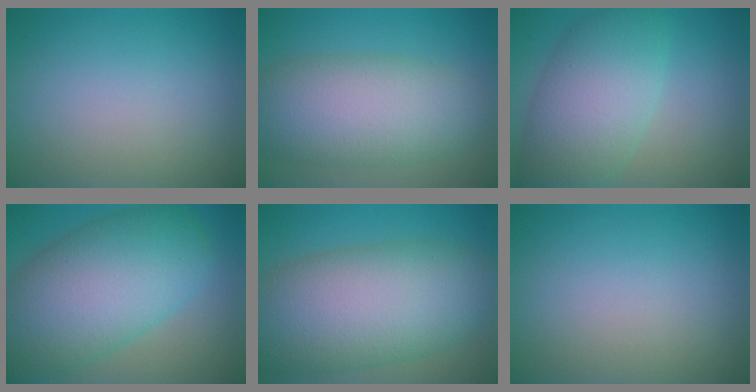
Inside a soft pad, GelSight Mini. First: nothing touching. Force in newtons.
{"total": 8.6, "press": 8.6, "slide": 0.2}
{"total": 7.6, "press": 7.6, "slide": 0.1}
{"total": 12.0, "press": 12.0, "slide": 0.4}
{"total": 12.2, "press": 12.2, "slide": 0.4}
{"total": 0.0}